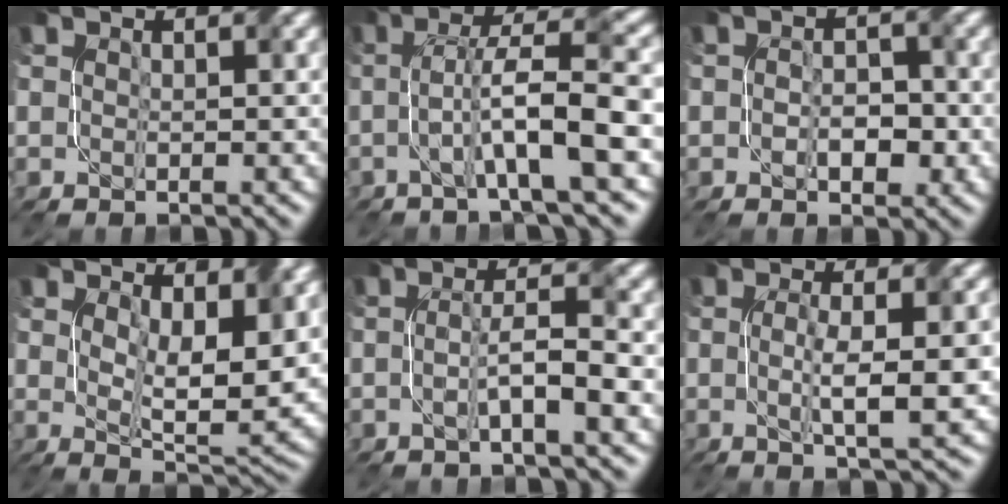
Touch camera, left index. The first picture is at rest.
{"total": 7.8, "force": [-1.1, 1.0, 7.6], "torque": [-0.130, 0.020, -0.026]}
{"total": 2.7, "force": [-0.9, 1.6, 2.1], "torque": [-0.030, 0.001, -0.014]}
{"total": 8.6, "force": [3.0, 3.5, 7.3], "torque": [-0.126, -0.015, 0.058]}
{"total": 3.9, "force": [-0.9, 0.4, 3.8], "torque": [-0.066, 0.009, -0.019]}
{"total": 4.8, "force": [-0.4, 0.8, 4.7], "torque": [-0.078, 0.000, -0.005]}